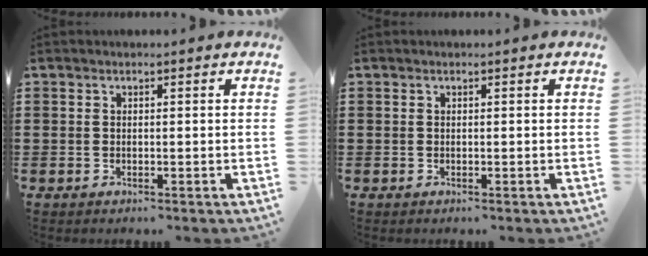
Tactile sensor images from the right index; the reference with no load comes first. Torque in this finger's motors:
{"motor_torque": [-0.03, 0.03, 0.00, 0.00]}